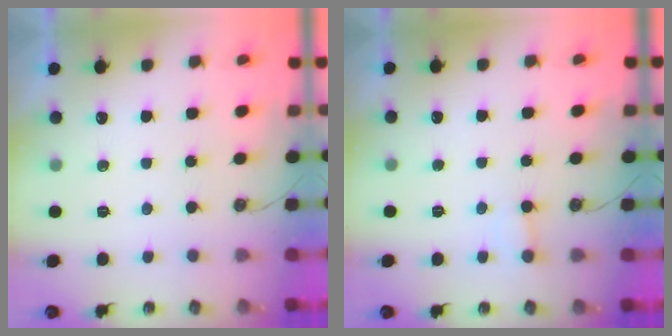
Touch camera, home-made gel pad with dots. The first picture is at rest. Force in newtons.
{"total": 2.8, "press": 2.8, "slide": 0.3}